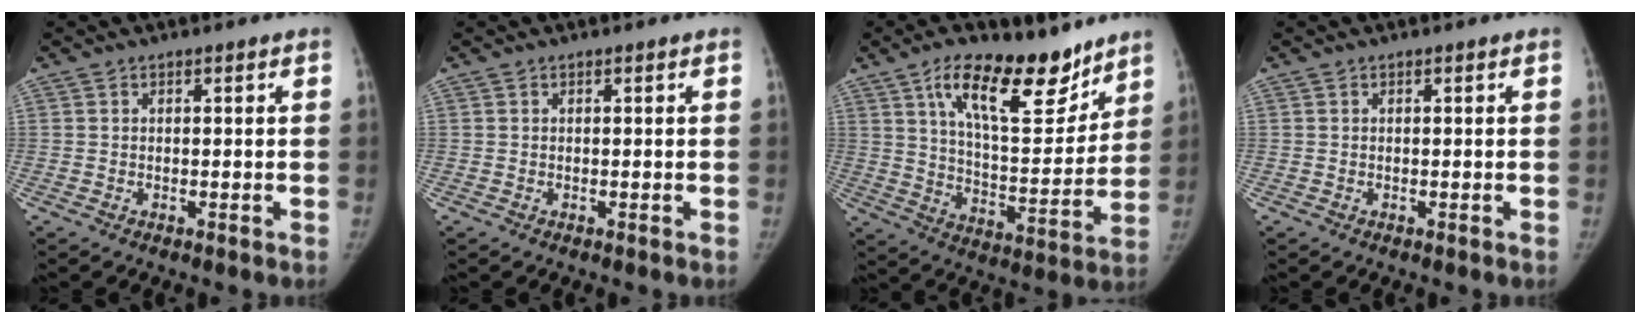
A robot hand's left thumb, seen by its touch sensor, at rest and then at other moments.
{"total": 0.0}
{"total": 18.2, "force": [11.8, 7.6, 11.5], "torque": [-0.138, -0.072, 0.196]}
{"total": 0.0}